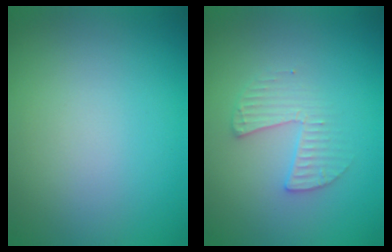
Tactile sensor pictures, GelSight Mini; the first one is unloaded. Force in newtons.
{"total": 2.3, "press": 2.3, "slide": 0.3}